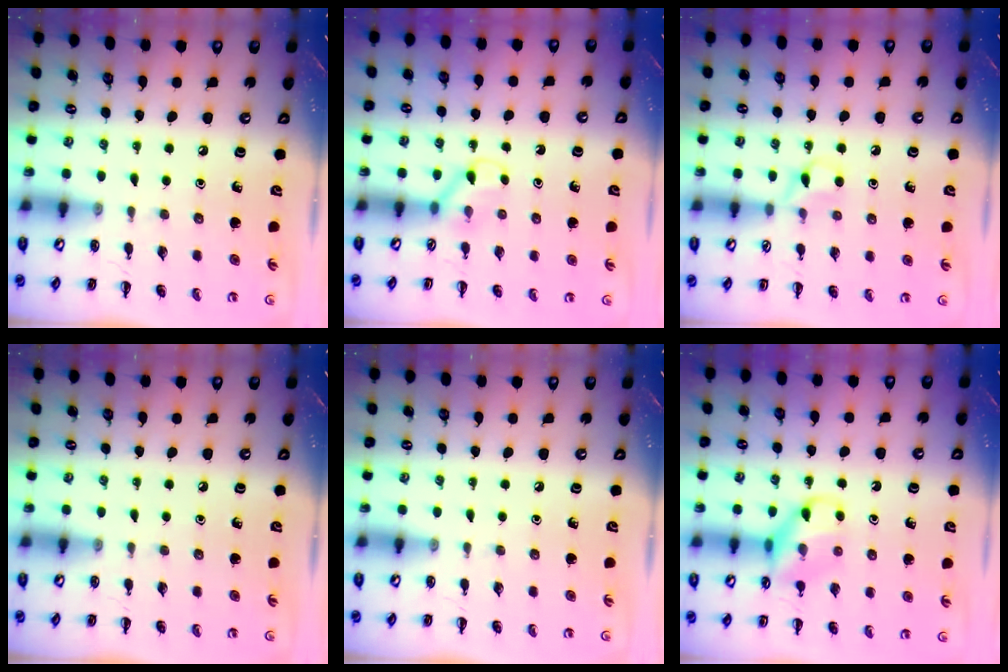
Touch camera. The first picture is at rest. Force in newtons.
{"total": 3.9, "press": 3.7, "slide": 1.4}
{"total": 4.3, "press": 4.0, "slide": 1.5}
{"total": 0.0}
{"total": 0.0}
{"total": 13.2, "press": 13.2, "slide": 1.2}